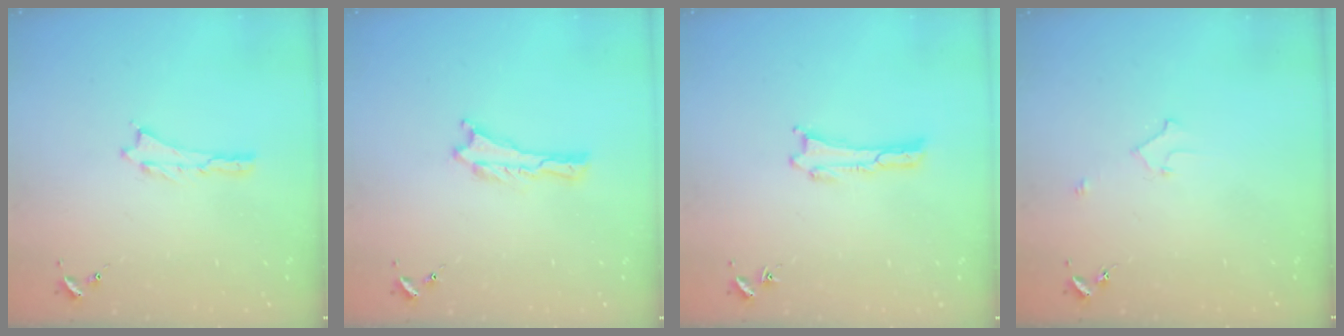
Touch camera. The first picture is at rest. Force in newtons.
{"total": 0.0}
{"total": 0.0}
{"total": 2.2, "press": 2.2, "slide": 0.2}